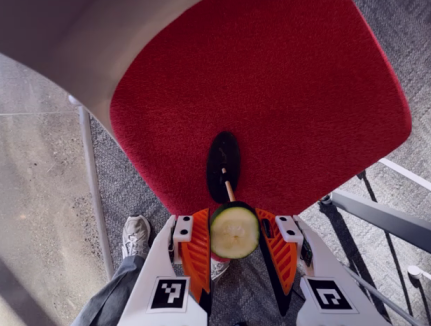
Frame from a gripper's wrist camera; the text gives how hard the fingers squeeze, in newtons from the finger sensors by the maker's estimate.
{"total": 10.8, "left": 10.9, "right": 10.7}